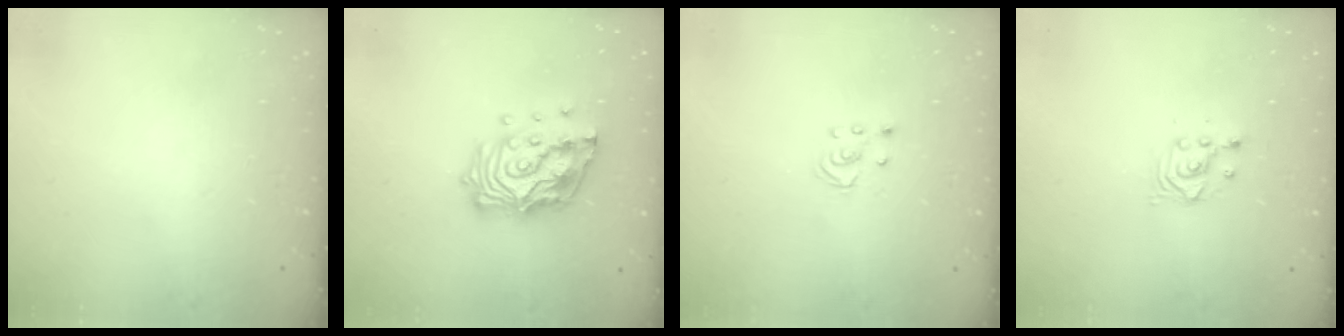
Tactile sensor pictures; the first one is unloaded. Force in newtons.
{"total": 15.5, "press": 15.4, "slide": 1.8}
{"total": 2.5, "press": 2.5, "slide": 0.2}
{"total": 2.5, "press": 2.5, "slide": 0.2}